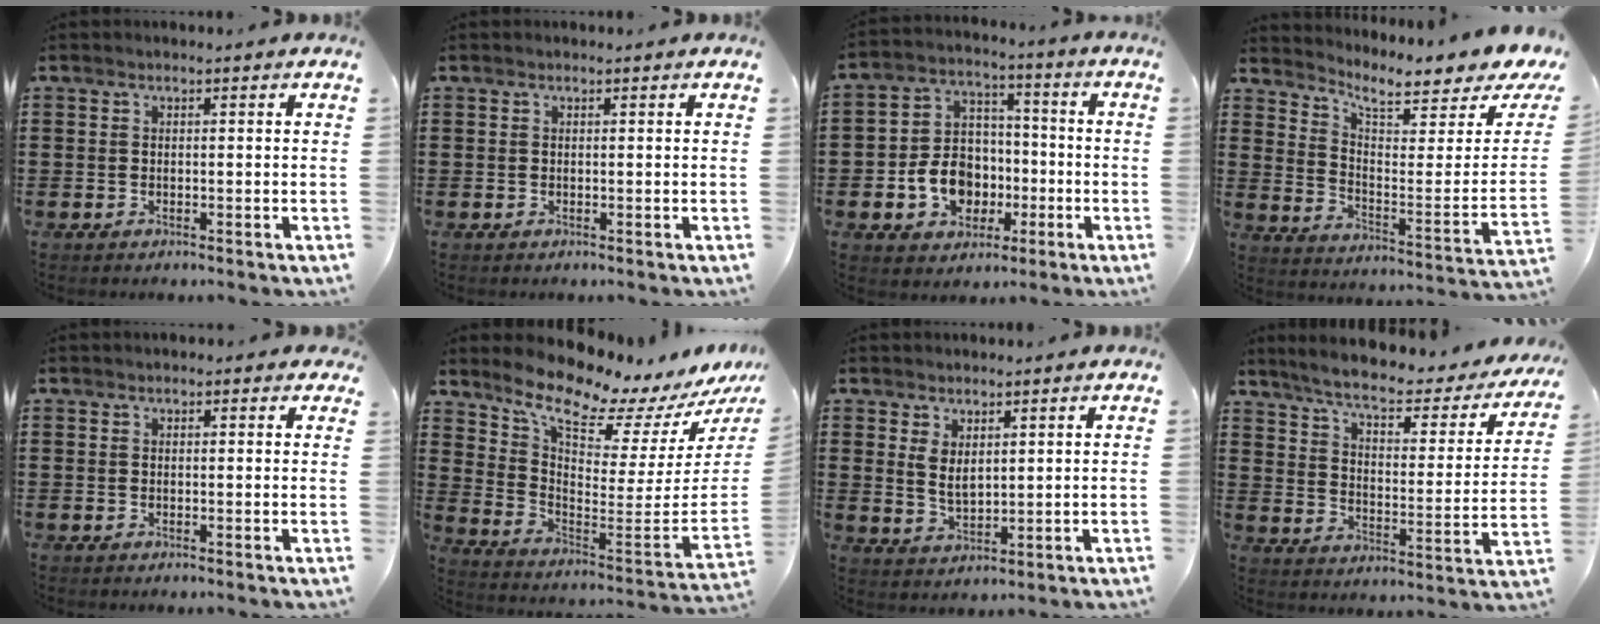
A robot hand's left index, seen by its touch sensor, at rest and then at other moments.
{"total": 0.0}
{"total": 9.3, "force": [-2.6, 7.8, 4.4], "torque": [-0.109, 0.021, -0.047]}
{"total": 6.2, "force": [5.2, 0.9, 3.1], "torque": [-0.074, -0.048, 0.081]}
{"total": 0.8, "force": [0.5, 0.5, 0.4], "torque": [-0.008, 0.006, 0.009]}
{"total": 9.5, "force": [8.7, 0.9, 3.9], "torque": [-0.098, -0.090, 0.143]}
{"total": 3.4, "force": [1.9, 1.8, 2.2], "torque": [-0.039, 0.001, 0.034]}
{"total": 6.6, "force": [5.0, 1.0, 4.2], "torque": [-0.092, -0.031, 0.078]}